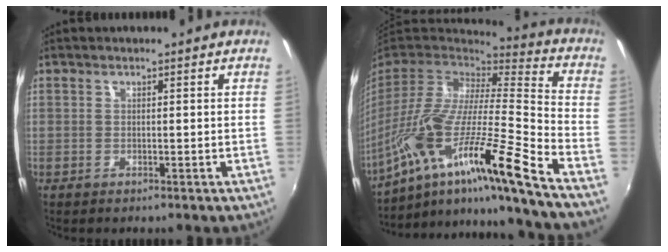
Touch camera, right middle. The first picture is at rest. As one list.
[{"total": 25.6, "force": [-16.3, 0.2, 19.7], "torque": [-0.301, -0.060, -0.290]}]